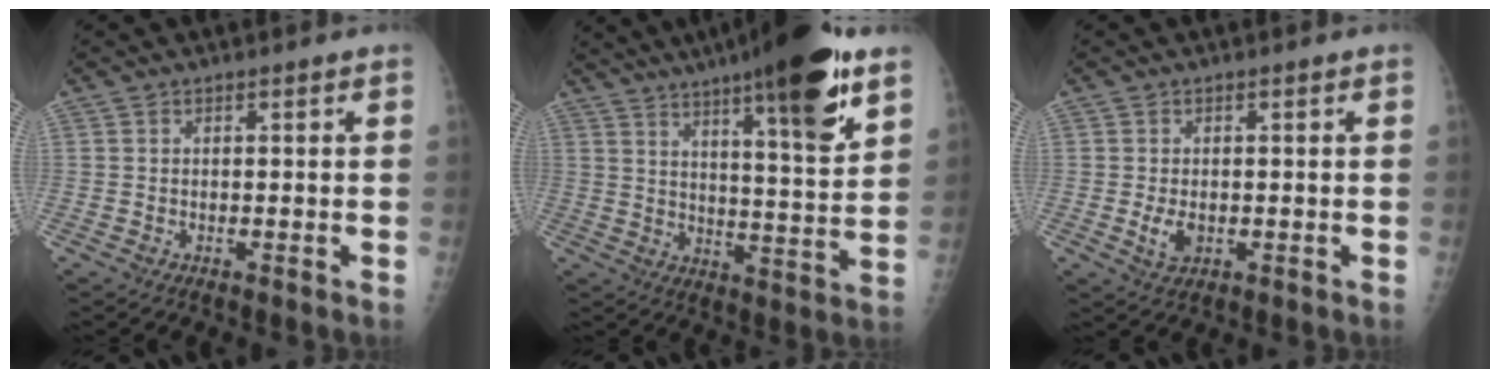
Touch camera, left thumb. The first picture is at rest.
{"total": 20.1, "force": [12.1, 3.5, 15.7], "torque": [-0.217, -0.054, 0.181]}
{"total": 3.3, "force": [-0.5, 2.1, 2.4], "torque": [-0.044, -0.005, -0.004]}